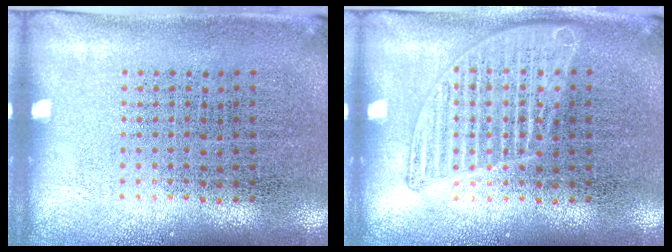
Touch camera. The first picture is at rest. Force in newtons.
{"total": 2.1, "press": 2.1, "slide": 0.3}